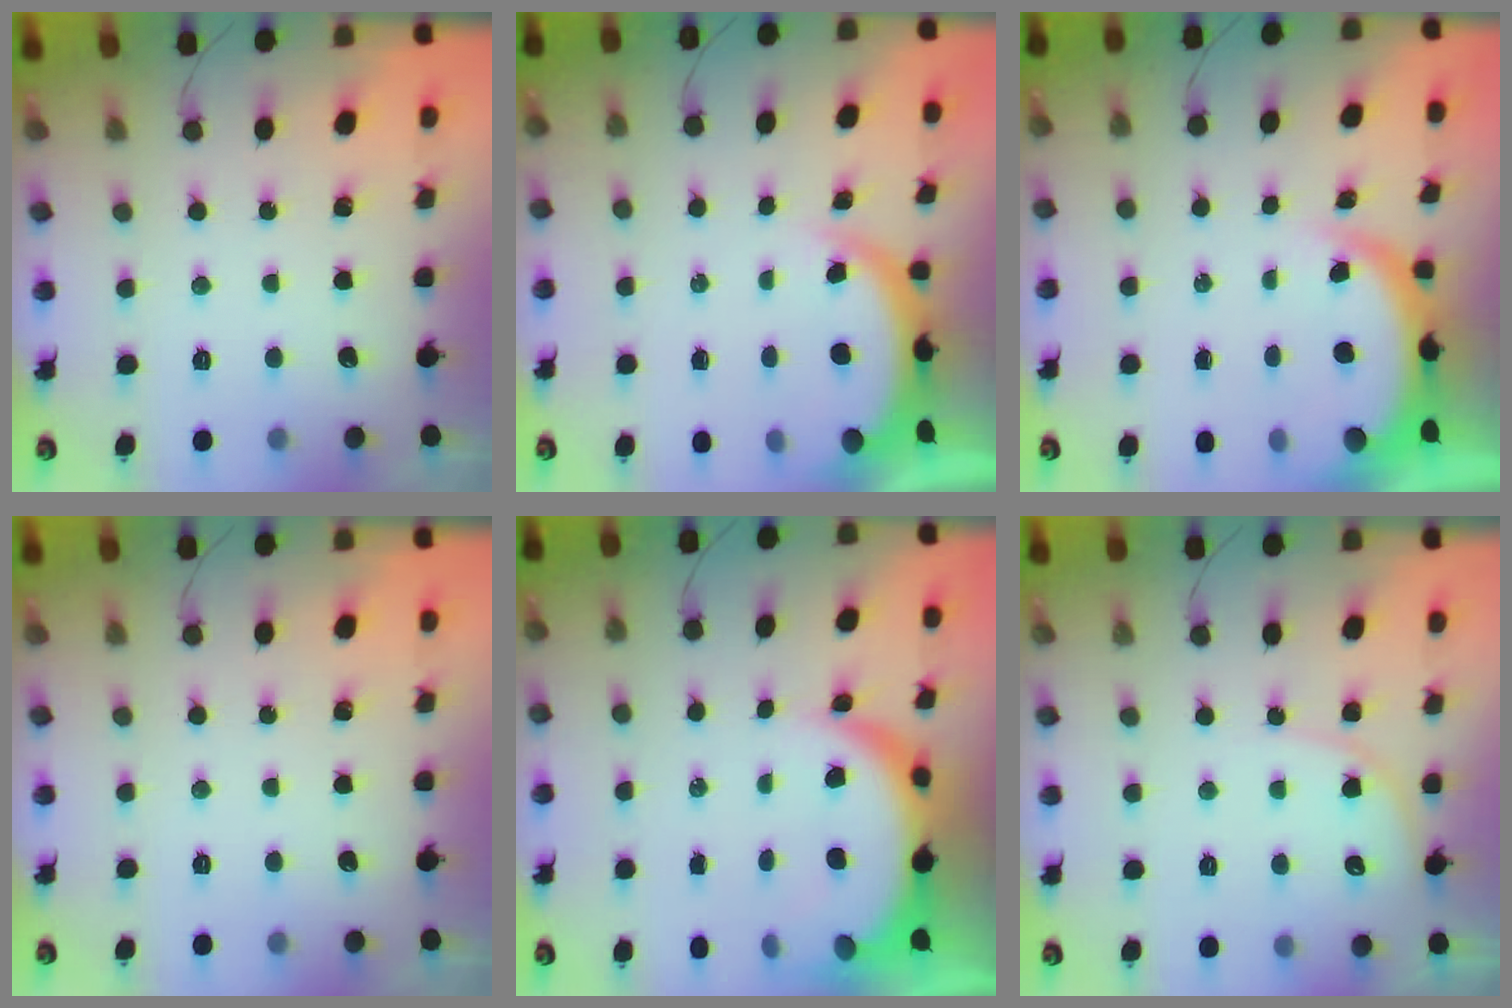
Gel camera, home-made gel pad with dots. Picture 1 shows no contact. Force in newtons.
{"total": 4.5, "press": 4.4, "slide": 0.8}
{"total": 5.2, "press": 5.1, "slide": 0.8}
{"total": 0.0}
{"total": 9.6, "press": 9.6, "slide": 1.2}
{"total": 6.7, "press": 6.7, "slide": 0.3}